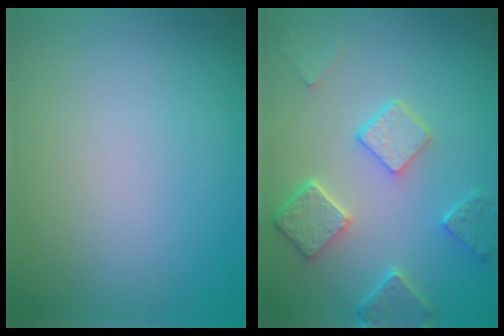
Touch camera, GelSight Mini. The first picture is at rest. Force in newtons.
{"total": 4.6, "press": 3.6, "slide": 2.8}